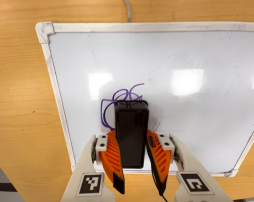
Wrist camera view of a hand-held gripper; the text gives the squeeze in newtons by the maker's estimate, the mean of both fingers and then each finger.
{"total": 14.0, "left": 13.8, "right": 14.2}